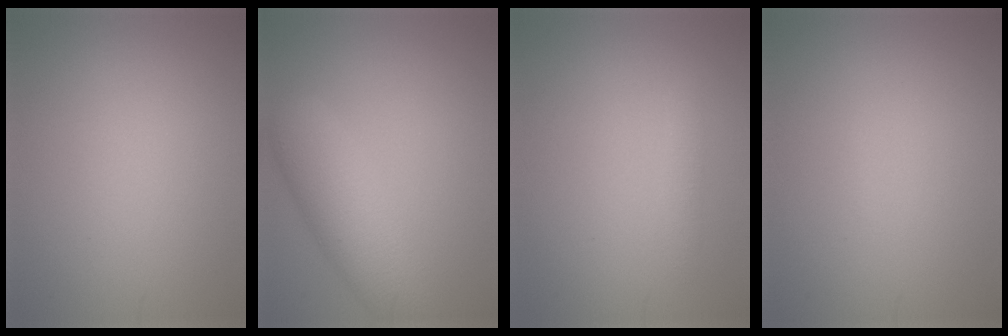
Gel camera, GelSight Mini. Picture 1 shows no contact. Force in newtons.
{"total": 5.2, "press": 5.2, "slide": 0.0}
{"total": 0.8, "press": 0.8, "slide": 0.0}
{"total": 0.0}